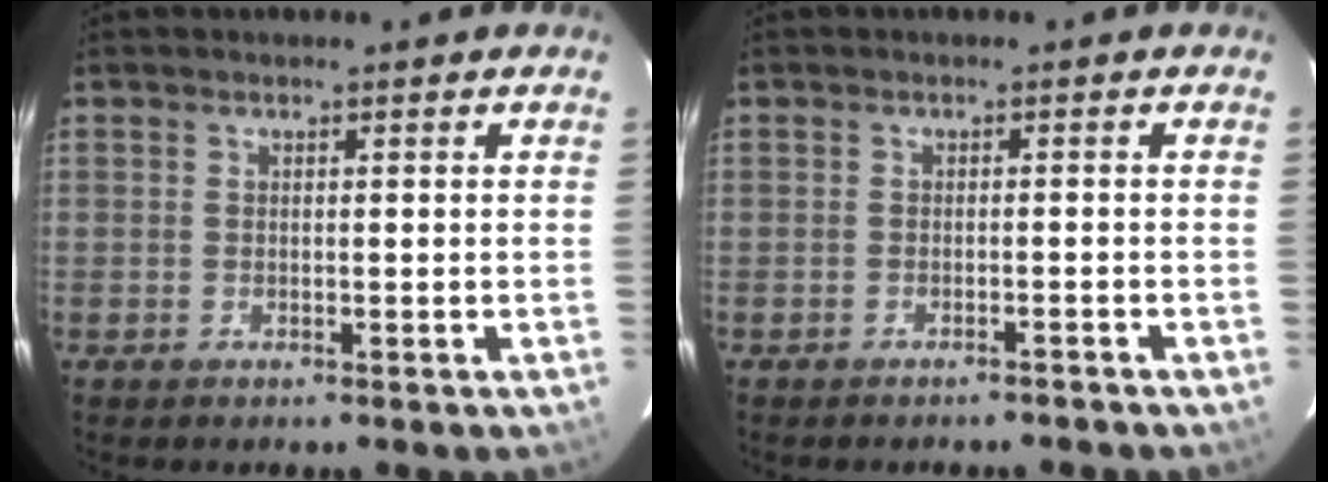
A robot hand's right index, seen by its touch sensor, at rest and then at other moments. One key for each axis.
{"total": 1.9, "fx": -1.8, "fy": 0.2, "fz": 0.4, "tx": -0.012, "ty": 0.004, "tz": -0.020}